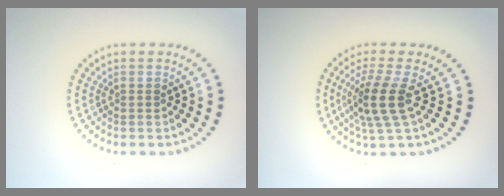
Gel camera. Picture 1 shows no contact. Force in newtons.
{"total": 3.7, "press": 2.7, "slide": 2.4}